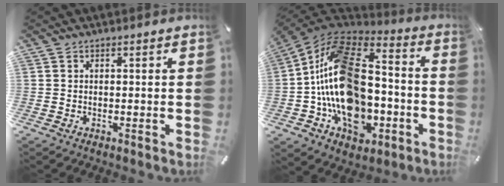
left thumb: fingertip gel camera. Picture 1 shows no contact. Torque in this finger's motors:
{"motor_torque": [0.49, 2.94, 2.77, 0.00, 0.47]}